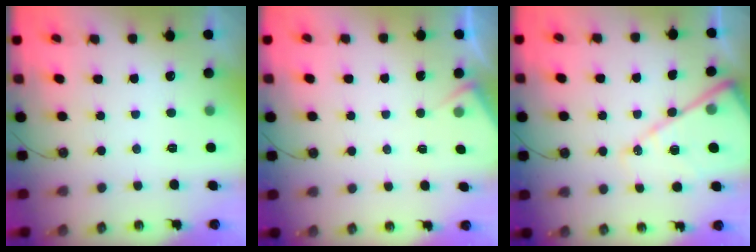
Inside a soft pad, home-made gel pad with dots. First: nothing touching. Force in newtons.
{"total": 4.9, "press": 4.9, "slide": 0.5}
{"total": 14.1, "press": 14.0, "slide": 1.3}